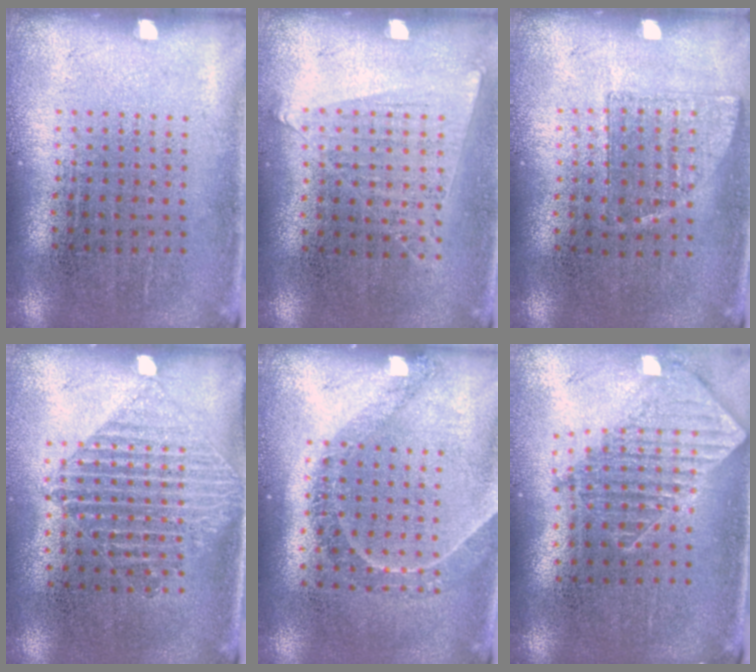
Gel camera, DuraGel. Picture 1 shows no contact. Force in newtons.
{"total": 1.1, "press": 1.0, "slide": 0.5}
{"total": 0.7, "press": 0.7, "slide": 0.2}
{"total": 1.5, "press": 1.3, "slide": 0.7}
{"total": 1.3, "press": 1.1, "slide": 0.7}
{"total": 1.9, "press": 1.5, "slide": 1.2}